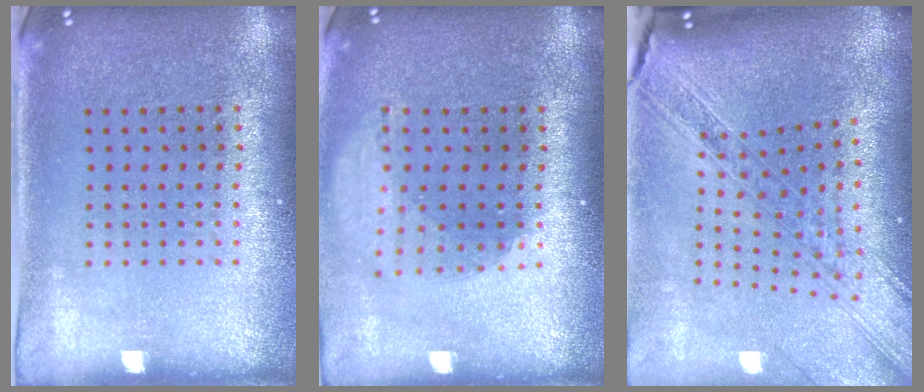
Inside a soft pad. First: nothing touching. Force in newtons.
{"total": 1.8, "press": 1.4, "slide": 1.2}
{"total": 2.5, "press": 2.1, "slide": 1.4}